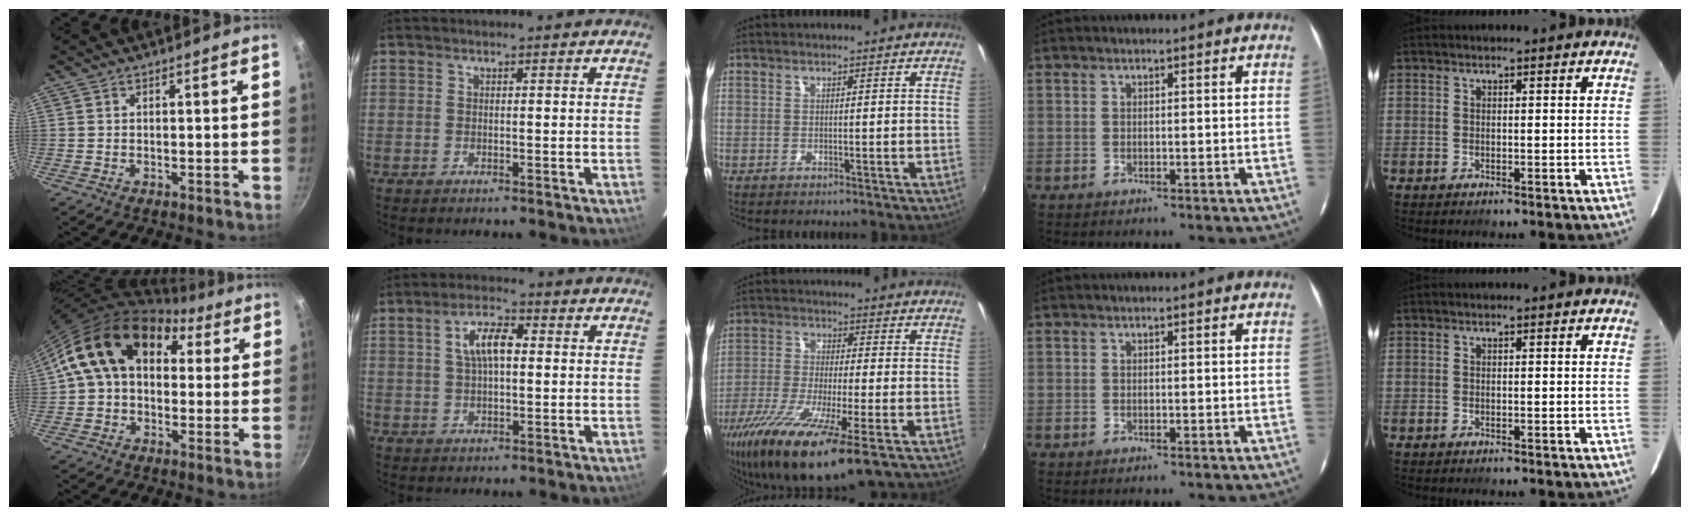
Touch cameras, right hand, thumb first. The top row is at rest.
{"thumb": {"total": 15.8, "force": [3.9, 11.3, 10.3], "torque": [-0.142, 0.029, 0.050]}, "index": {"total": 6.4, "force": [1.1, 2.8, 5.6], "torque": [-0.107, 0.016, 0.024]}, "middle": {"total": 16.0, "force": [-9.7, 2.1, 12.6], "torque": [-0.257, -0.057, -0.177]}}